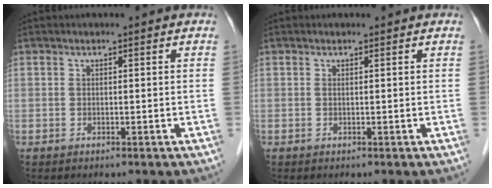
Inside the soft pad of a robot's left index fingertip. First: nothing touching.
{"total": 0.0}